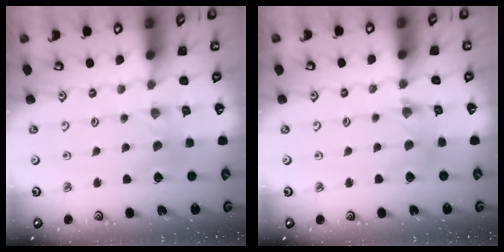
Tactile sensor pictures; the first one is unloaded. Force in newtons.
{"total": 2.7, "press": 2.7, "slide": 0.4}